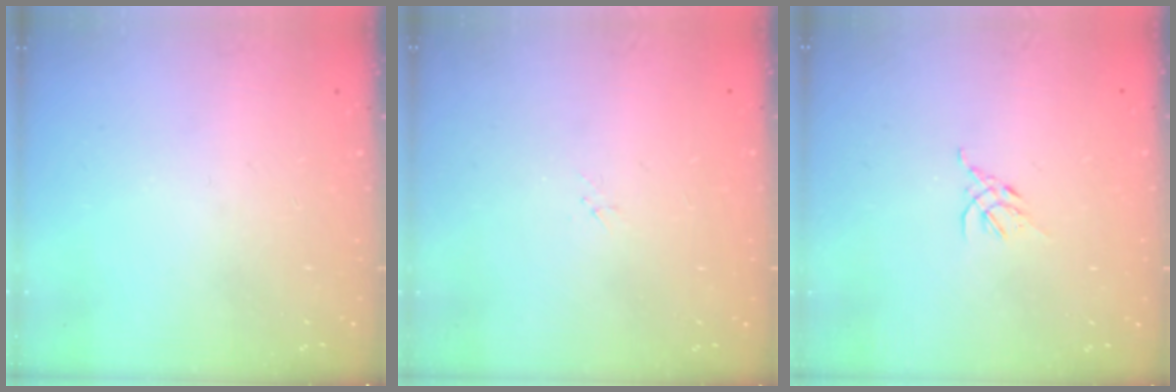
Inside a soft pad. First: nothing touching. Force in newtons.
{"total": 1.7, "press": 1.6, "slide": 0.2}
{"total": 2.7, "press": 2.6, "slide": 0.7}